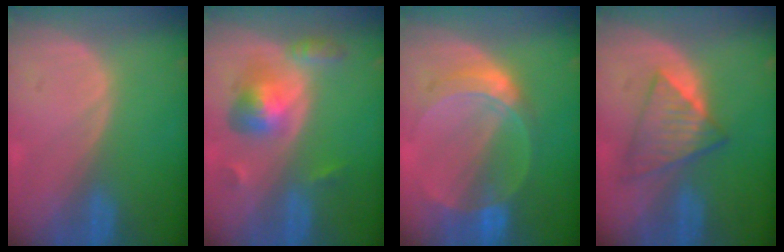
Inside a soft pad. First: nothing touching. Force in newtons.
{"total": 6.3, "press": 5.7, "slide": 2.6}
{"total": 7.1, "press": 6.2, "slide": 3.4}
{"total": 6.0, "press": 5.9, "slide": 0.7}